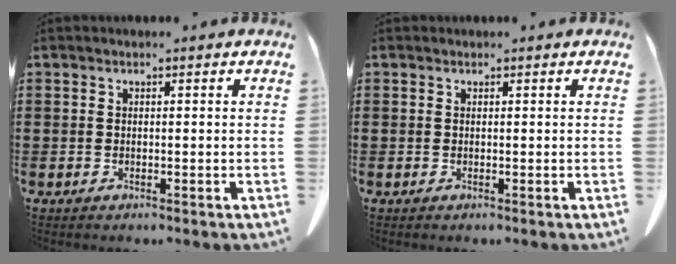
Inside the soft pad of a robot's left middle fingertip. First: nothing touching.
{"total": 0.0}